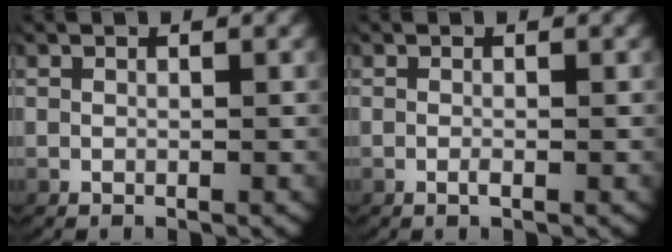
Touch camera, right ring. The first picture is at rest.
{"total": 0.7, "force": [-0.4, 0.2, 0.5], "torque": [-0.010, 0.000, -0.008]}